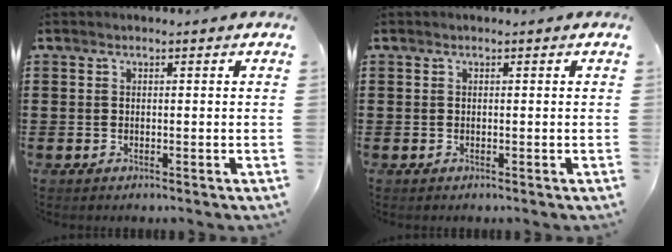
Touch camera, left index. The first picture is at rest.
{"total": 0.0}